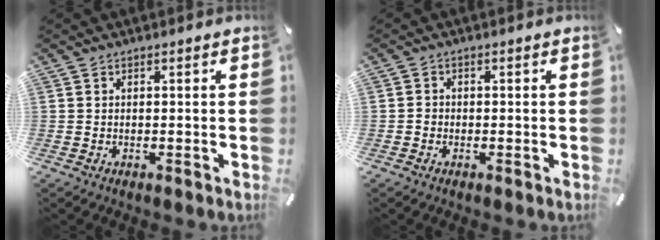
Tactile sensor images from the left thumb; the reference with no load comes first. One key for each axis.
{"total": 1.1, "fx": -0.5, "fy": 1.0, "fz": 0.4, "tx": -0.008, "ty": 0.002, "tz": -0.011}